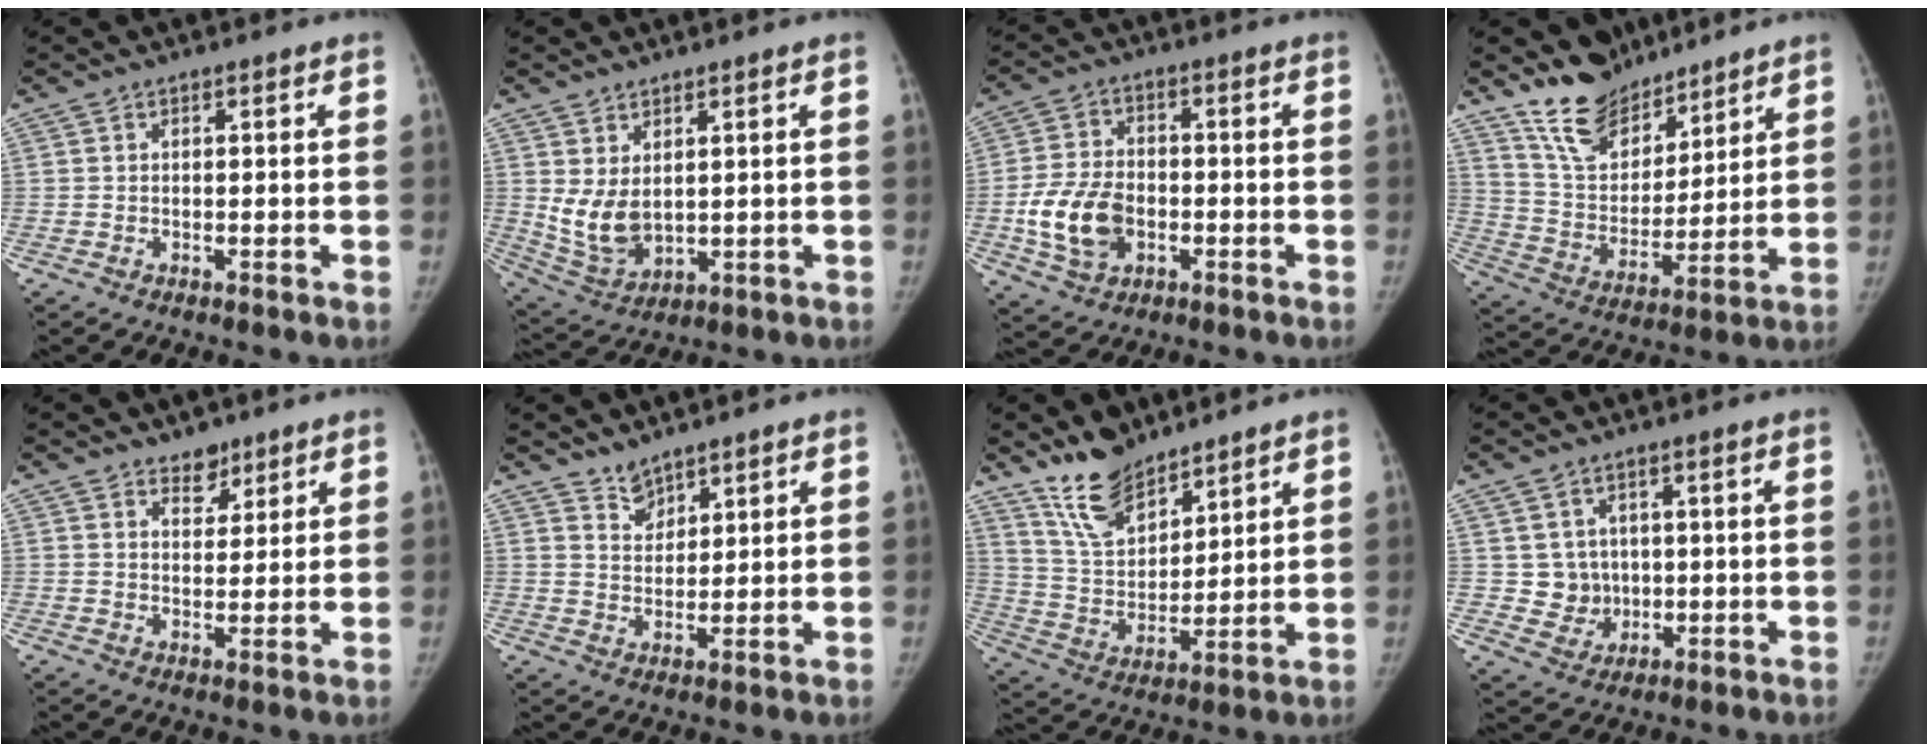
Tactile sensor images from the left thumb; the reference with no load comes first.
{"total": 7.5, "force": [1.6, 4.7, 5.7], "torque": [-0.098, -0.019, 0.054]}
{"total": 11.1, "force": [-2.8, 7.7, 7.5], "torque": [-0.131, 0.012, -0.049]}
{"total": 12.9, "force": [10.9, 6.0, 3.4], "torque": [-0.024, -0.076, 0.212]}
{"total": 3.9, "force": [3.0, 2.3, 1.1], "torque": [0.006, -0.022, 0.049]}
{"total": 3.7, "force": [3.3, 1.6, 0.5], "torque": [0.011, -0.027, 0.063]}
{"total": 11.4, "force": [9.3, 4.8, 4.5], "torque": [-0.057, -0.063, 0.187]}
{"total": 5.5, "force": [0.5, 5.3, 1.3], "torque": [0.011, 0.003, 0.014]}